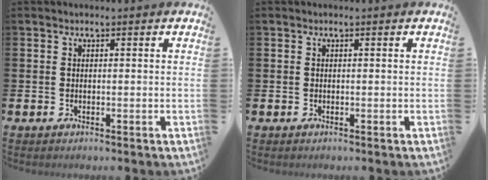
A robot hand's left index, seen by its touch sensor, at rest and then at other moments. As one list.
[{"total": 0.0}]